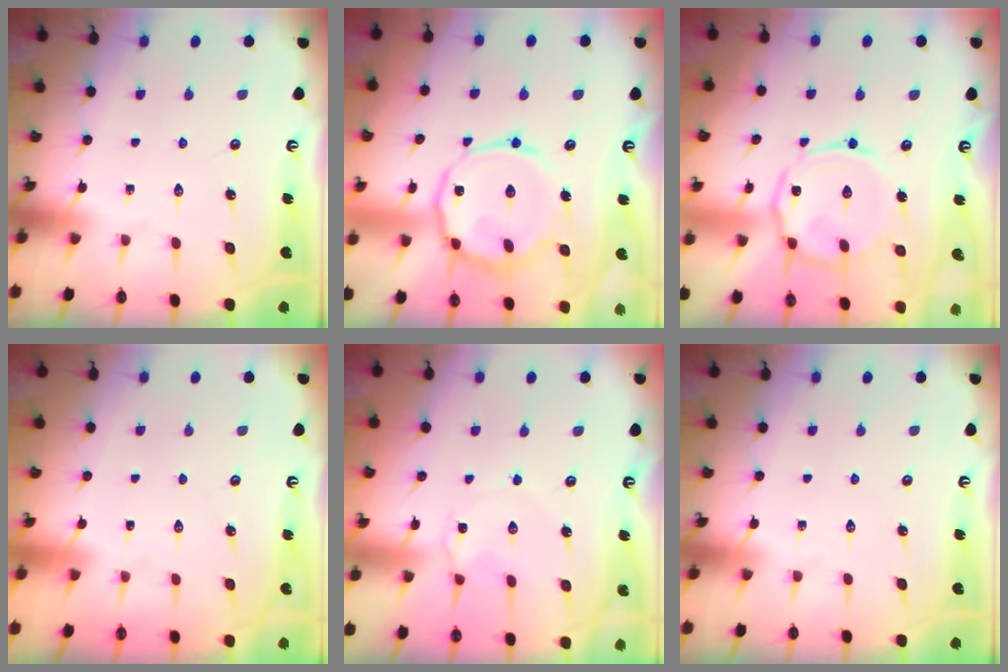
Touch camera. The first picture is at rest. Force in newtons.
{"total": 15.5, "press": 15.5, "slide": 1.0}
{"total": 10.3, "press": 10.3, "slide": 0.8}
{"total": 1.6, "press": 1.6, "slide": 0.1}
{"total": 5.5, "press": 5.5, "slide": 0.5}
{"total": 0.0}